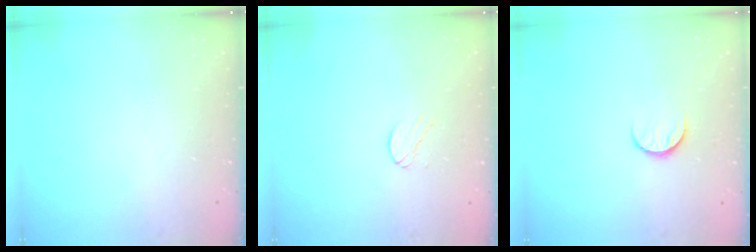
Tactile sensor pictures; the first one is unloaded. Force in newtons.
{"total": 4.4, "press": 4.4, "slide": 0.4}
{"total": 7.4, "press": 7.3, "slide": 0.7}